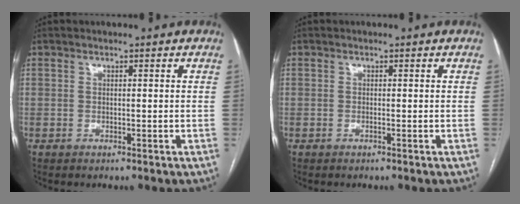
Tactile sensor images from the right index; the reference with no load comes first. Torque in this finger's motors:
{"motor_torque": [0.06, 0.02, -0.03, -0.01]}